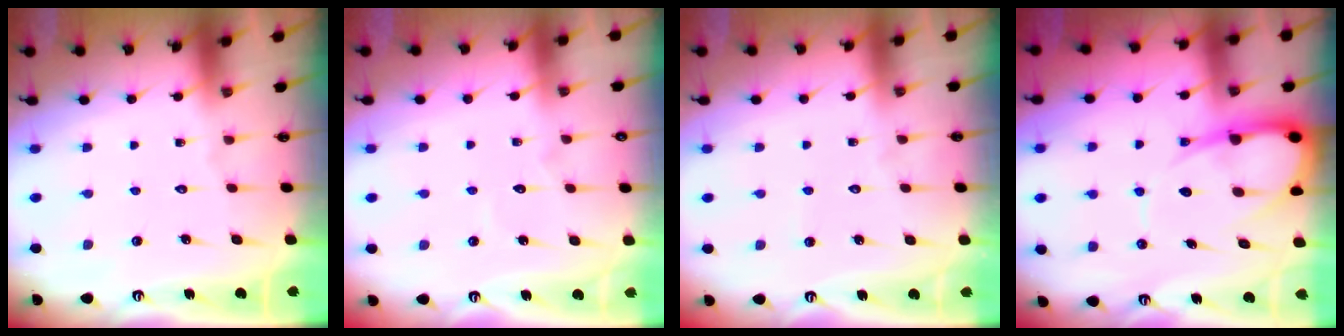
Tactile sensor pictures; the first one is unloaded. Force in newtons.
{"total": 3.1, "press": 3.1, "slide": 0.3}
{"total": 2.3, "press": 2.3, "slide": 0.3}
{"total": 10.7, "press": 10.6, "slide": 1.2}